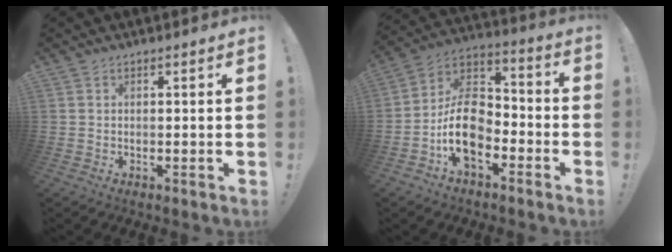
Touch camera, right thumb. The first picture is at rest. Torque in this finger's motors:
{"motor_torque": [2.52, 1.30, 0.80, -0.83, 0.07]}